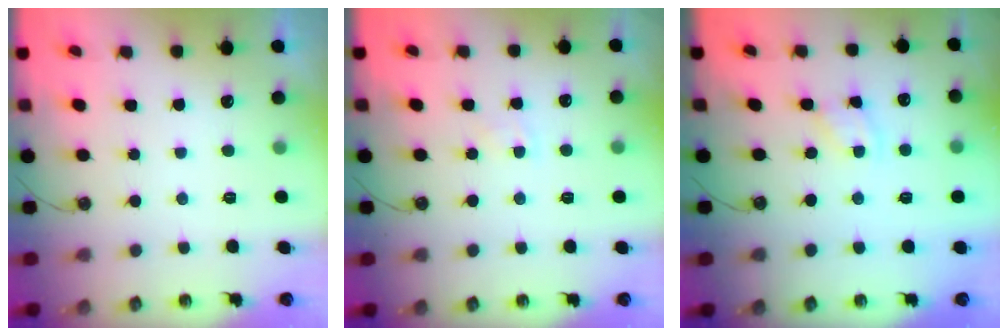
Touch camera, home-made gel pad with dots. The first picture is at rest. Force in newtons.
{"total": 3.2, "press": 3.1, "slide": 0.4}
{"total": 1.8, "press": 1.8, "slide": 0.3}